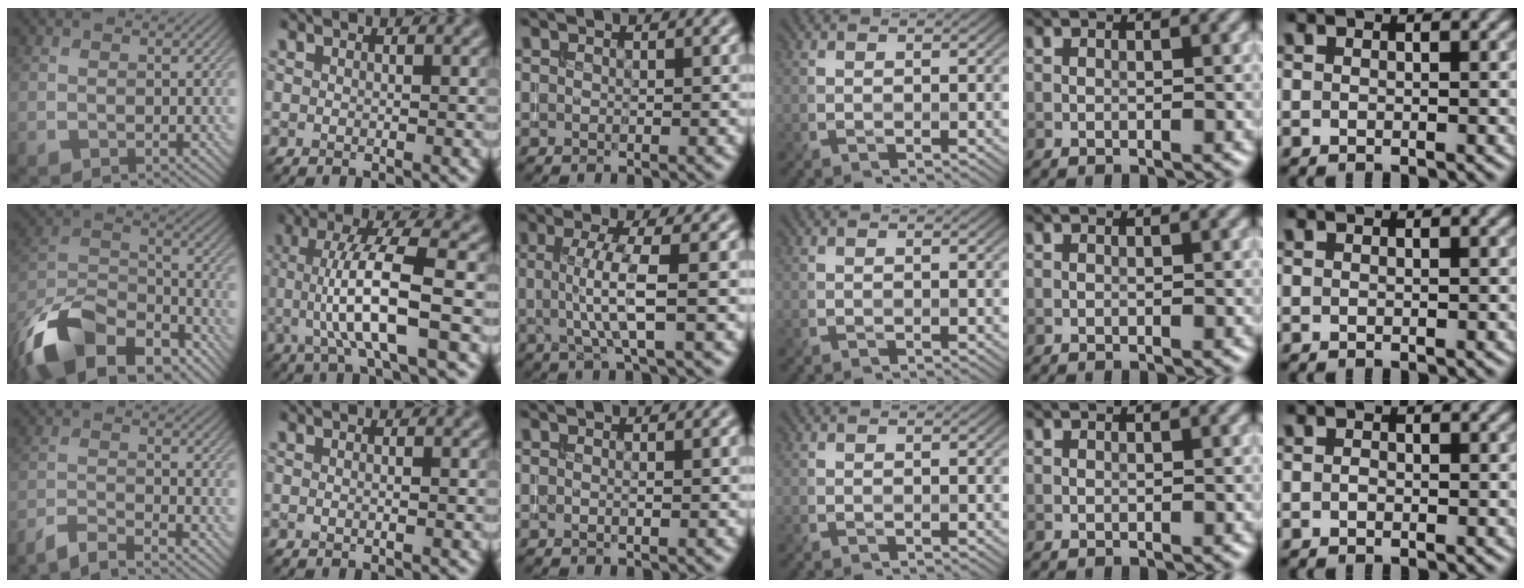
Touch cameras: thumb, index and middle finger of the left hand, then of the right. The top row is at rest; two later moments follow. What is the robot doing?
{"motion": "insert", "object": "drawer"}